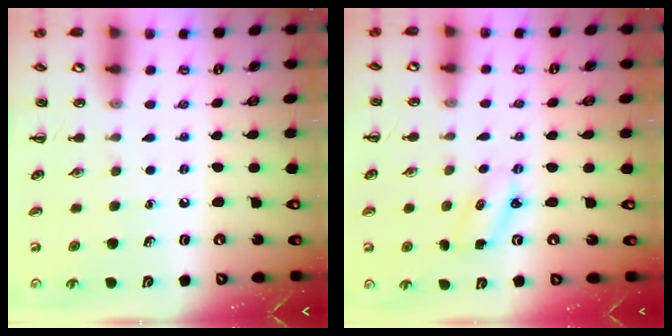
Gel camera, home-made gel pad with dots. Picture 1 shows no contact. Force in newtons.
{"total": 2.2, "press": 2.1, "slide": 0.6}